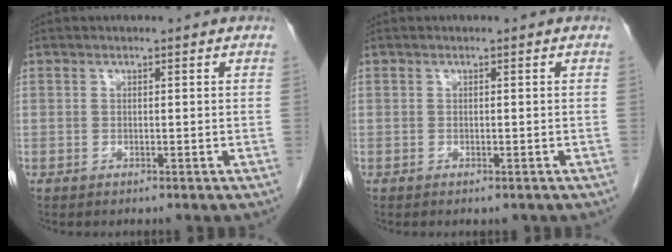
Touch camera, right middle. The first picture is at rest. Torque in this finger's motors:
{"motor_torque": [-0.37, -0.21, -0.03, -0.01]}